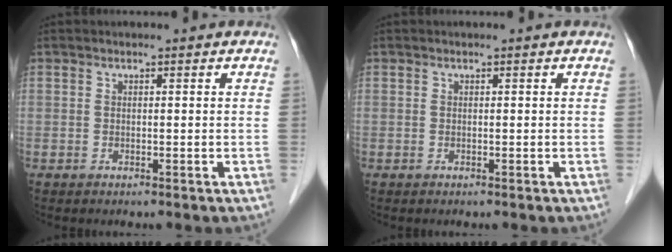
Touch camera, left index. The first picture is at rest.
{"total": 0.0}